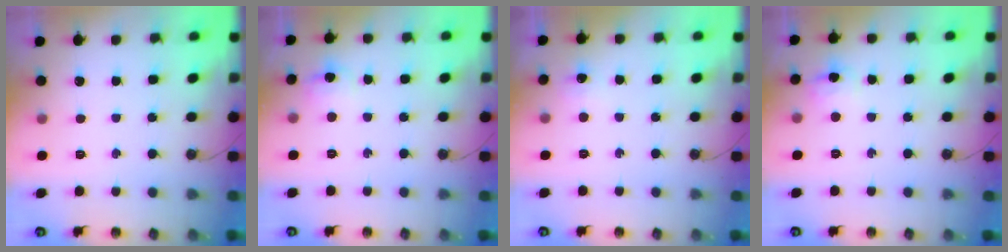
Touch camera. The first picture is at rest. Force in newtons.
{"total": 6.6, "press": 6.6, "slide": 0.7}
{"total": 3.7, "press": 3.7, "slide": 0.6}
{"total": 6.1, "press": 6.1, "slide": 0.6}